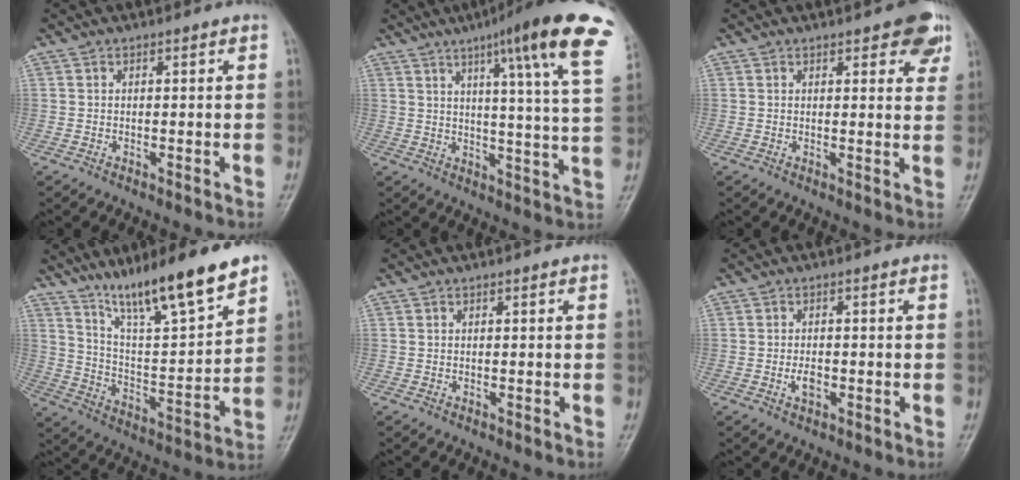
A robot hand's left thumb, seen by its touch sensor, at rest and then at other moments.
{"total": 20.8, "force": [11.0, 2.3, 17.5], "torque": [-0.226, -0.031, 0.134]}
{"total": 7.4, "force": [4.2, 2.8, 5.5], "torque": [-0.041, -0.015, 0.047]}
{"total": 17.8, "force": [12.9, 2.5, 12.0], "torque": [-0.179, -0.071, 0.227]}
{"total": 0.0}
{"total": 2.5, "force": [-0.7, 1.4, 1.9], "torque": [-0.032, 0.002, -0.012]}